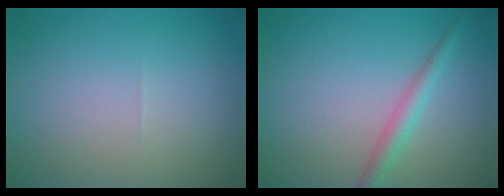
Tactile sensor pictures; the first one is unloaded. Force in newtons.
{"total": 2.1, "press": 2.1, "slide": 0.1}